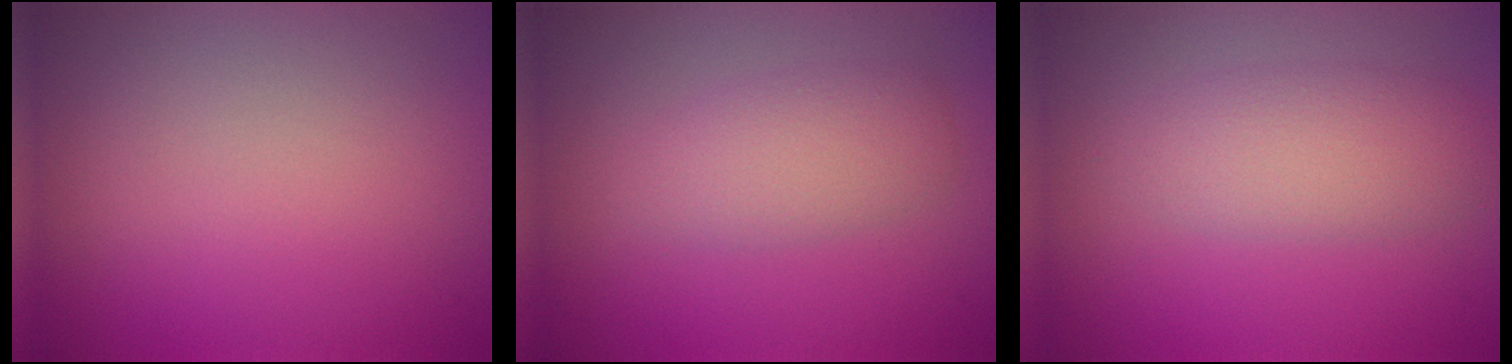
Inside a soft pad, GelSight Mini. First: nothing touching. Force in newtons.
{"total": 3.2, "press": 3.2, "slide": 0.1}
{"total": 3.9, "press": 3.9, "slide": 0.0}